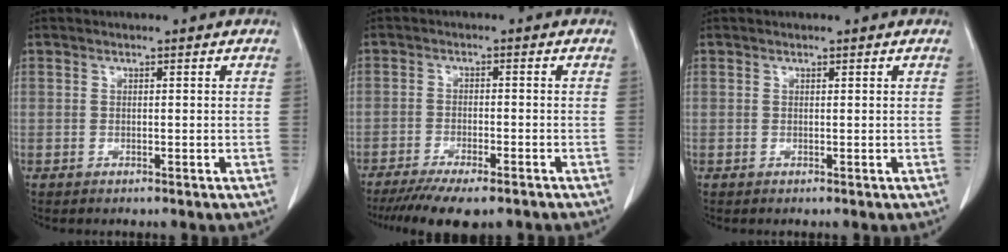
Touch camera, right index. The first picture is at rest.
{"total": 10.8, "force": [-8.5, 2.3, 6.2], "torque": [-0.087, -0.015, -0.128]}
{"total": 0.0}